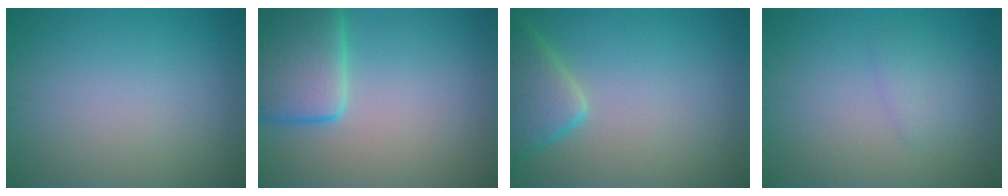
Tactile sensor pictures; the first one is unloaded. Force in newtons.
{"total": 6.9, "press": 6.9, "slide": 0.6}
{"total": 4.6, "press": 4.6, "slide": 0.4}
{"total": 1.3, "press": 1.3, "slide": 0.1}